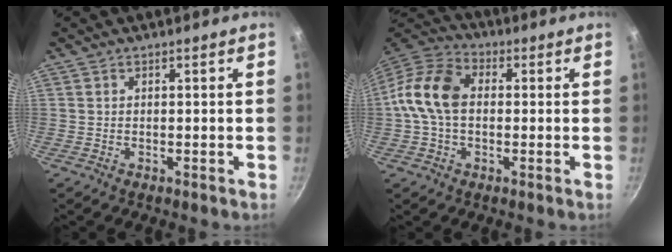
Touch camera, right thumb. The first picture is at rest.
{"total": 12.5, "force": [0.3, 8.6, 9.0], "torque": [-0.155, 0.031, -0.014]}